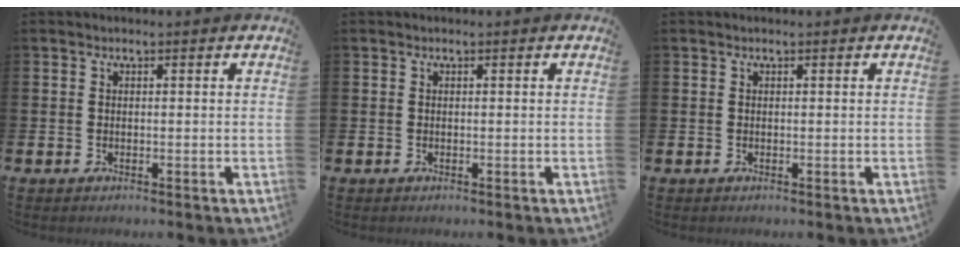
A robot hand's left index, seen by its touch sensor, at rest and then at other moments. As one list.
[{"total": 0.0}, {"total": 0.0}]